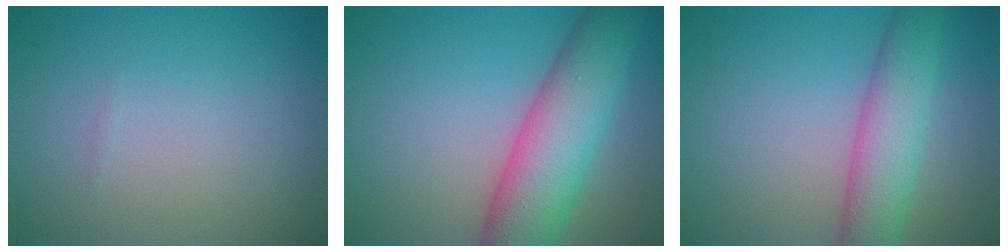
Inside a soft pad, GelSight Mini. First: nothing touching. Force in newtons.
{"total": 9.2, "press": 9.2, "slide": 0.3}
{"total": 5.5, "press": 5.5, "slide": 0.1}